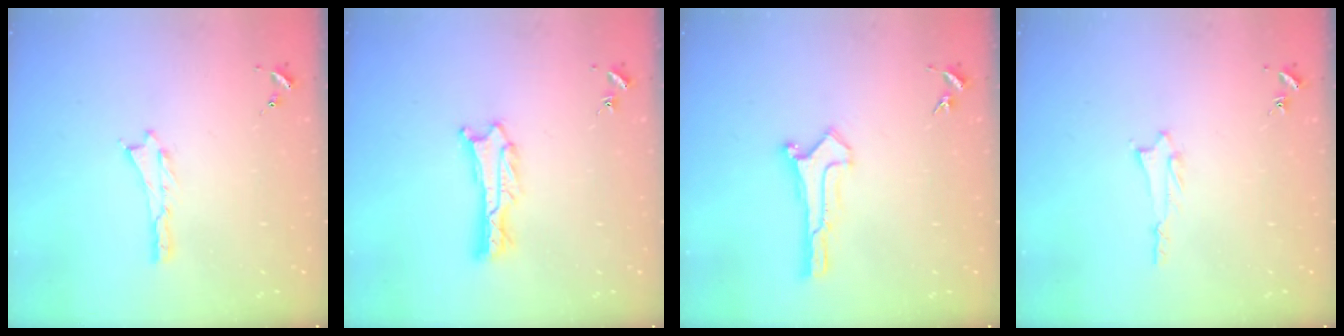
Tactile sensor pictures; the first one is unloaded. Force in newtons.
{"total": 1.1, "press": 1.1, "slide": 0.2}
{"total": 0.0}
{"total": 1.4, "press": 1.4, "slide": 0.2}